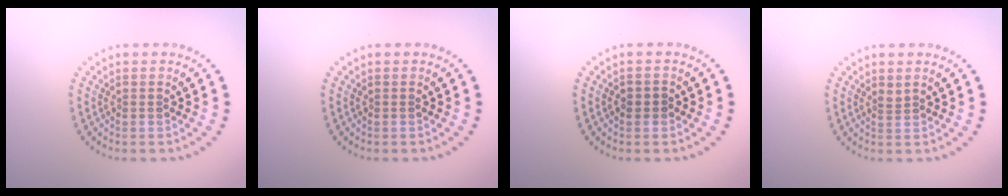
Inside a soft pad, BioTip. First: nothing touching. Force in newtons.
{"total": 0.0}
{"total": 1.2, "press": 1.1, "slide": 0.4}
{"total": 0.8, "press": 0.5, "slide": 0.6}